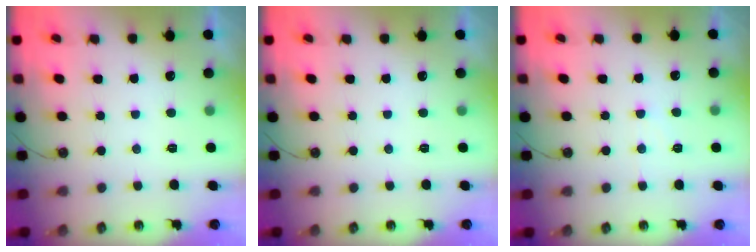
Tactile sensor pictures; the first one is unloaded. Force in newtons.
{"total": 0.0}
{"total": 5.5, "press": 5.4, "slide": 0.7}